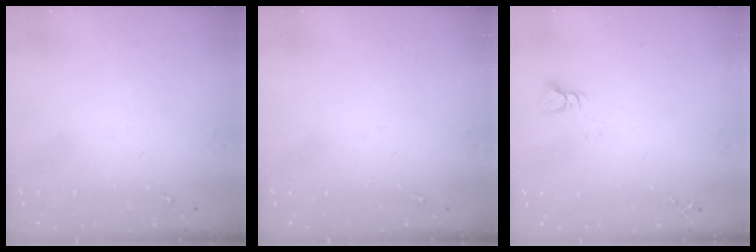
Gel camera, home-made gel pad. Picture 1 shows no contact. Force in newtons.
{"total": 0.0}
{"total": 2.9, "press": 2.9, "slide": 0.2}